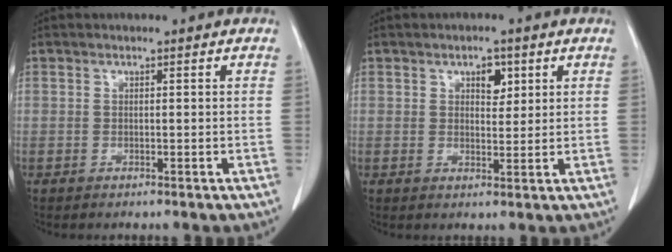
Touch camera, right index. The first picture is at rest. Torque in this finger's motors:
{"motor_torque": [0.25, 0.24, 0.05, 0.03]}